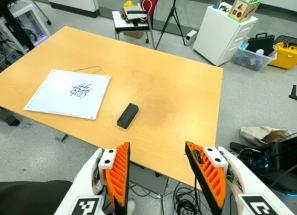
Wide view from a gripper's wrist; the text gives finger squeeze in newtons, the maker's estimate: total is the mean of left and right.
{"total": 0.0}